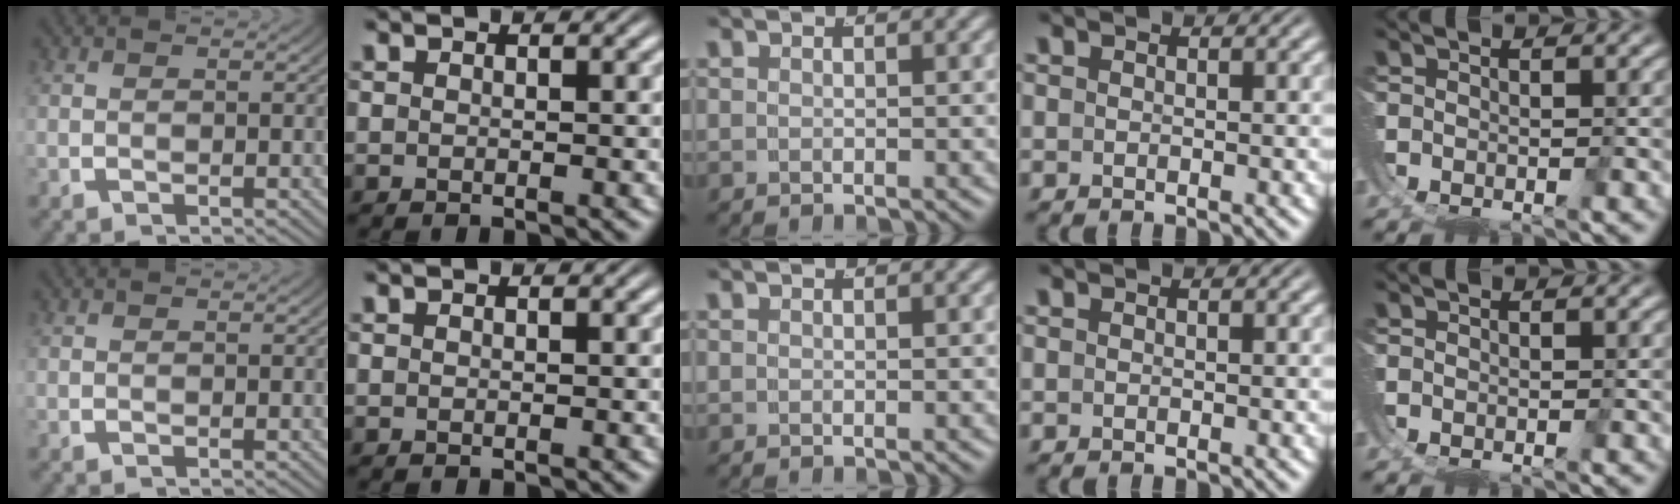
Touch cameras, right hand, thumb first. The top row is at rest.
{}